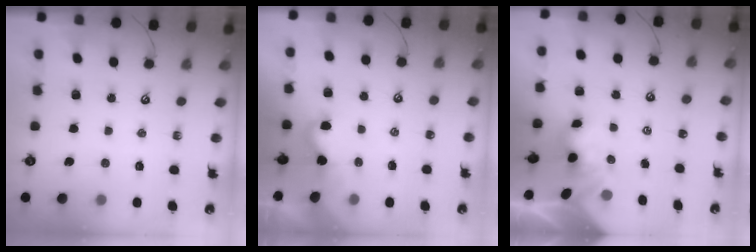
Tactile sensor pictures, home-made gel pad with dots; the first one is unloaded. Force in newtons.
{"total": 2.8, "press": 2.8, "slide": 0.4}
{"total": 3.3, "press": 3.3, "slide": 0.4}